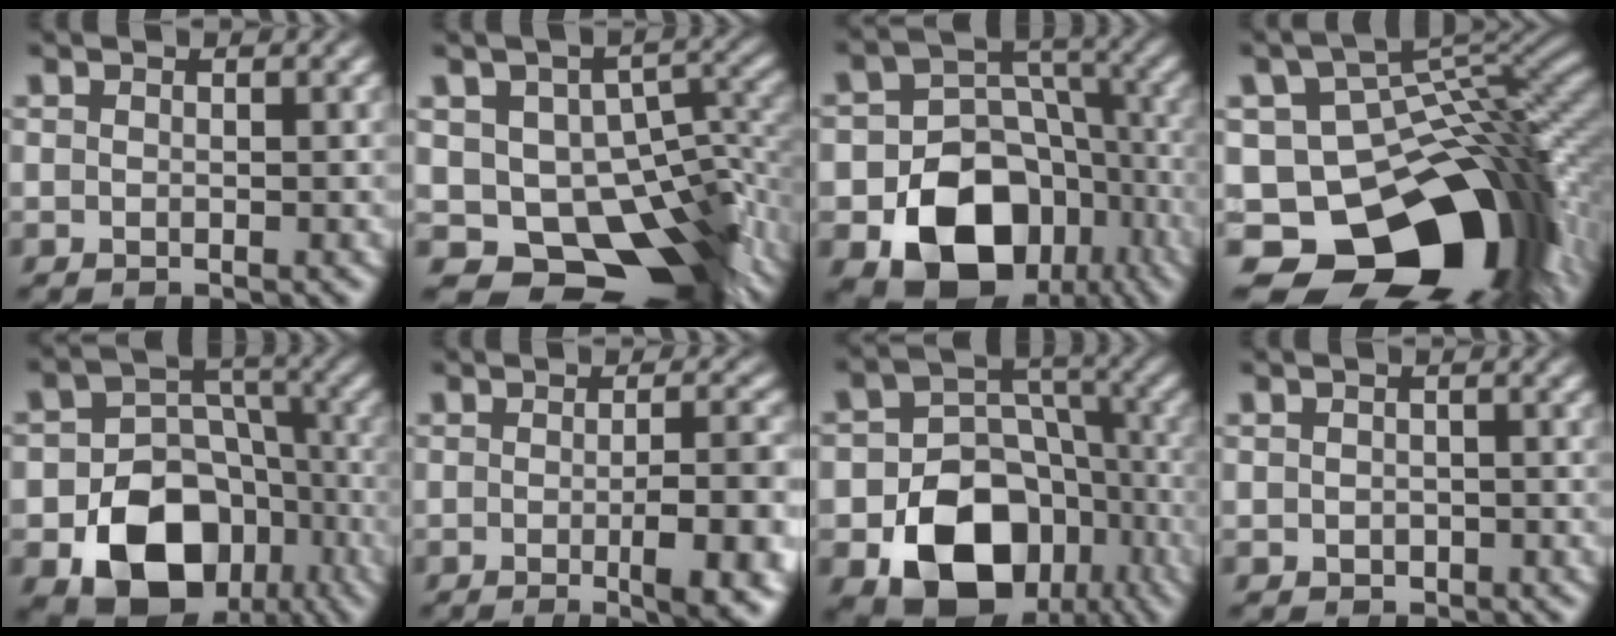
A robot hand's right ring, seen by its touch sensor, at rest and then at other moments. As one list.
[{"total": 20.0, "force": [-7.5, 14.6, 11.5], "torque": [-0.176, -0.085, -0.086]}, {"total": 15.1, "force": [-5.1, 11.3, 8.6], "torque": [-0.143, -0.057, -0.061]}, {"total": 27.1, "force": [-8.3, 18.4, 18.1], "torque": [-0.302, -0.091, -0.094]}, {"total": 12.5, "force": [-4.5, 9.2, 7.2], "torque": [-0.112, -0.045, -0.055]}, {"total": 6.1, "force": [-1.3, 0.7, 5.9], "torque": [-0.070, 0.004, -0.018]}, {"total": 14.2, "force": [-4.8, 10.4, 8.3], "torque": [-0.135, -0.051, -0.058]}, {"total": 1.4, "force": [-0.8, 1.2, 0.1], "torque": [0.005, -0.012, -0.003]}]